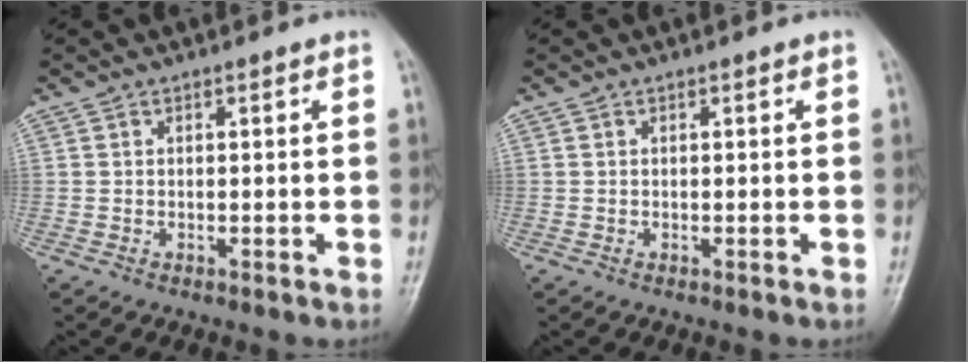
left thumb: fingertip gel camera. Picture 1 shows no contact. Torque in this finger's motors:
{"motor_torque": [0.00, 0.00, -0.03, 0.03, 0.00]}